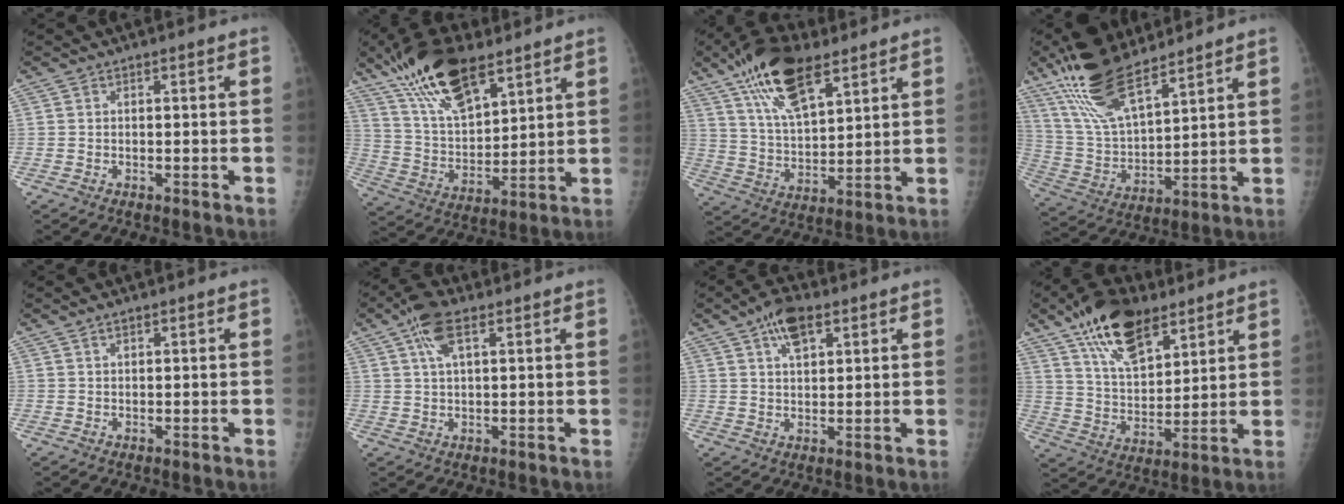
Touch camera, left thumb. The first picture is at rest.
{"total": 17.8, "force": [11.8, 7.0, 11.2], "torque": [-0.176, -0.044, 0.225]}
{"total": 16.0, "force": [9.8, 6.5, 10.9], "torque": [-0.170, -0.032, 0.183]}
{"total": 16.9, "force": [12.4, 5.4, 10.2], "torque": [-0.172, -0.048, 0.246]}
{"total": 1.0, "force": [0.8, 0.3, 0.4], "torque": [-0.003, -0.002, 0.015]}
{"total": 6.8, "force": [3.4, 2.8, 5.2], "torque": [-0.096, 0.004, 0.061]}
{"total": 7.2, "force": [3.9, 3.4, 5.0], "torque": [-0.069, -0.008, 0.063]}
{"total": 16.4, "force": [10.4, 7.7, 10.0], "torque": [-0.139, -0.042, 0.188]}